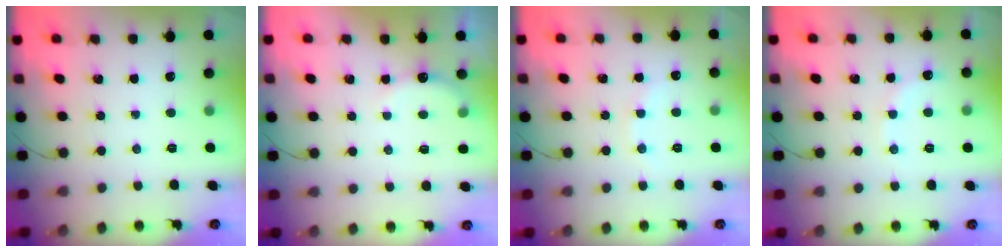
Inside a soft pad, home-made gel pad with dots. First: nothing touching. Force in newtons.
{"total": 4.2, "press": 4.1, "slide": 1.0}
{"total": 5.4, "press": 5.3, "slide": 1.2}
{"total": 5.8, "press": 5.6, "slide": 1.3}